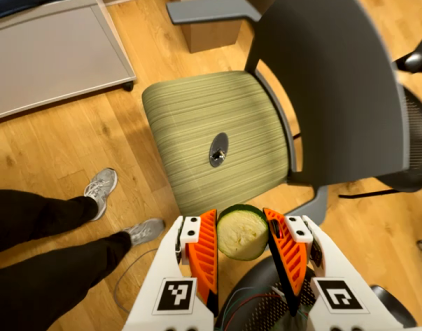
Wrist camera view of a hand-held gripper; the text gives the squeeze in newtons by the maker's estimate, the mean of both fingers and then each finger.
{"total": 8.9, "left": 9.0, "right": 8.7}